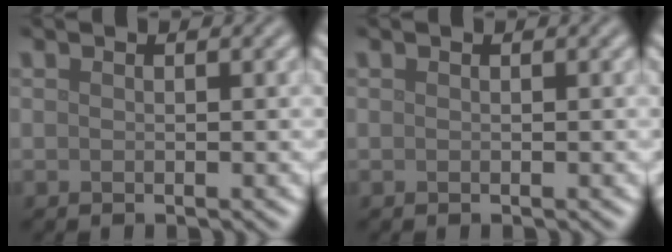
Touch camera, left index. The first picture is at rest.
{"total": 0.0}